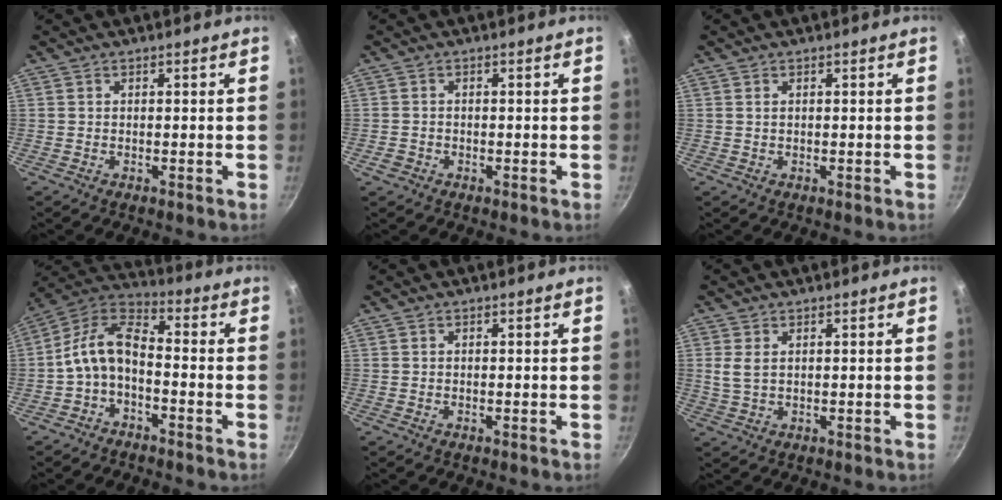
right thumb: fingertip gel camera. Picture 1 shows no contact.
{"total": 1.6, "force": [-0.8, 1.3, 0.7], "torque": [-0.015, 0.003, -0.014]}
{"total": 0.6, "force": [0.3, 0.4, 0.4], "torque": [-0.008, 0.001, 0.005]}
{"total": 10.1, "force": [-3.0, 5.5, 7.9], "torque": [-0.155, 0.054, -0.069]}
{"total": 0.0}
{"total": 3.1, "force": [0.9, 1.9, 2.4], "torque": [-0.048, -0.003, 0.020]}